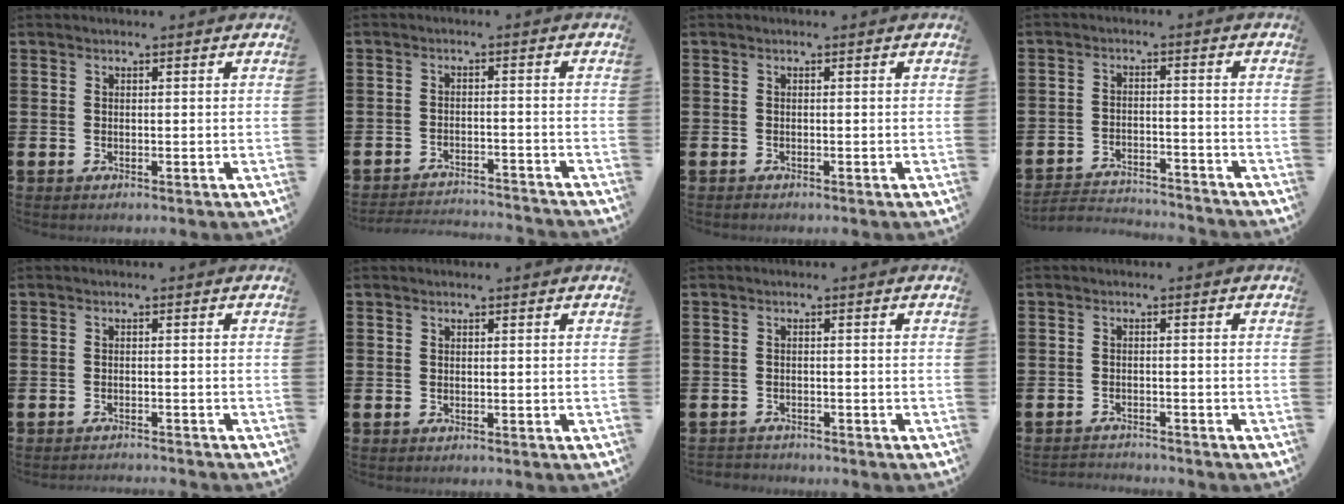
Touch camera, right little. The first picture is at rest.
{"total": 2.8, "force": [-2.8, -0.1, 0.1], "torque": [-0.004, 0.001, -0.060]}
{"total": 0.0}
{"total": 3.0, "force": [-2.9, 0.2, 0.1], "torque": [-0.009, 0.002, -0.065]}
{"total": 1.1, "force": [-1.1, -0.2, -0.1], "torque": [0.000, 0.001, -0.023]}
{"total": 0.0}
{"total": 1.1, "force": [-1.1, 0.2, -0.2], "torque": [0.000, 0.003, -0.025]}
{"total": 1.7, "force": [-1.7, -0.1, -0.2], "torque": [-0.001, 0.004, -0.037]}